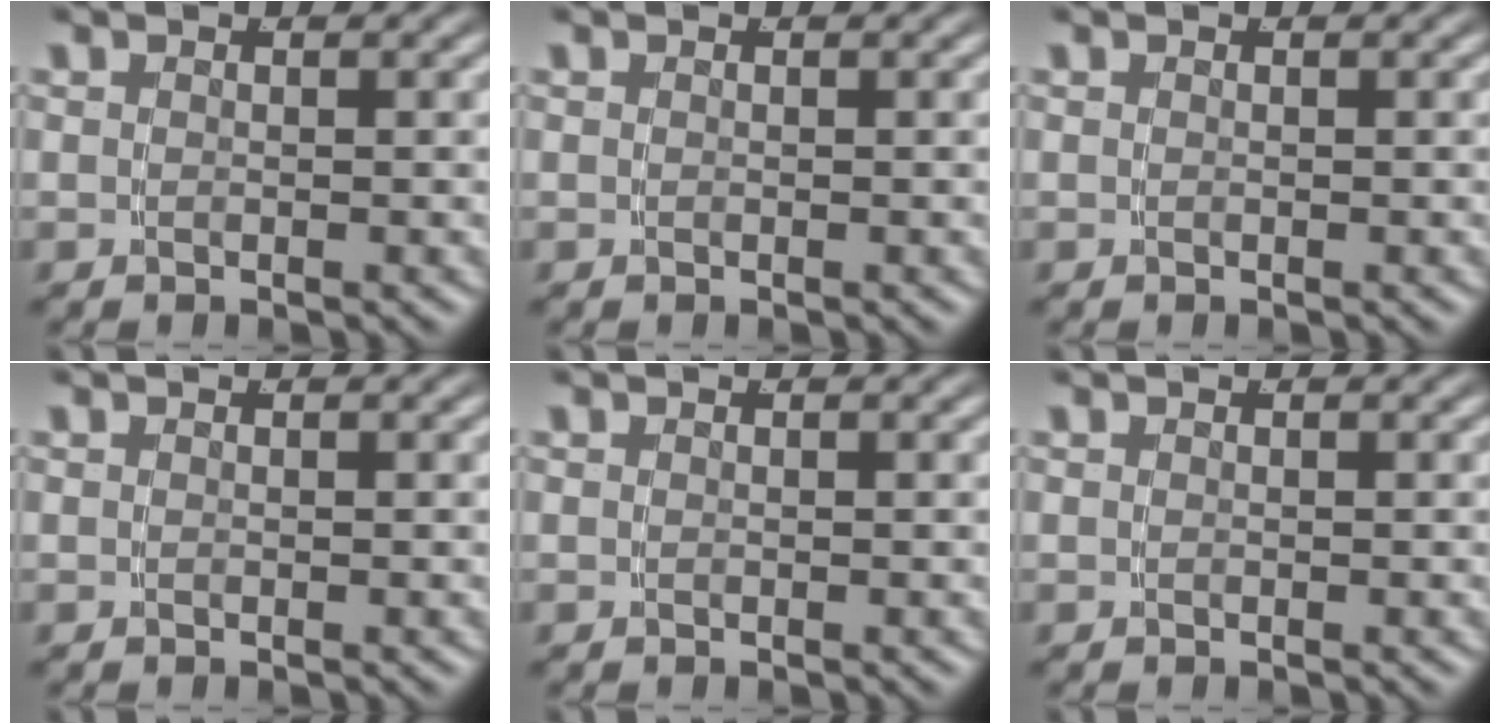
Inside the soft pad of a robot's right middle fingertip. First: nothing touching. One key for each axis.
{"total": 0.0}
{"total": 0.0}
{"total": 0.0}
{"total": 0.0}
{"total": 0.0}